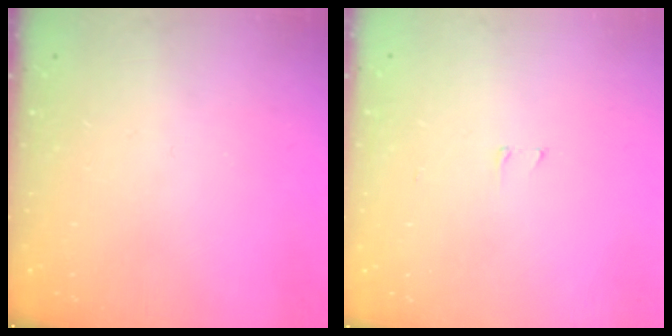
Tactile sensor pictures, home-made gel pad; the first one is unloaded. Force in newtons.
{"total": 2.9, "press": 2.9, "slide": 0.2}